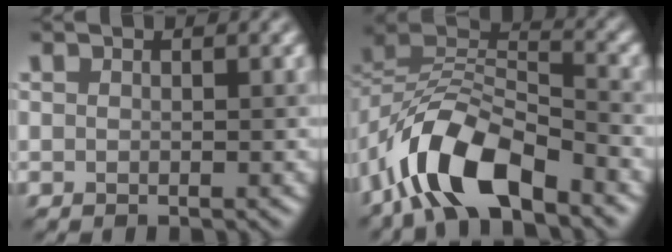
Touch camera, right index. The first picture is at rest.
{"total": 9.5, "force": [-5.8, 4.0, 6.4], "torque": [-0.112, 0.012, -0.111]}